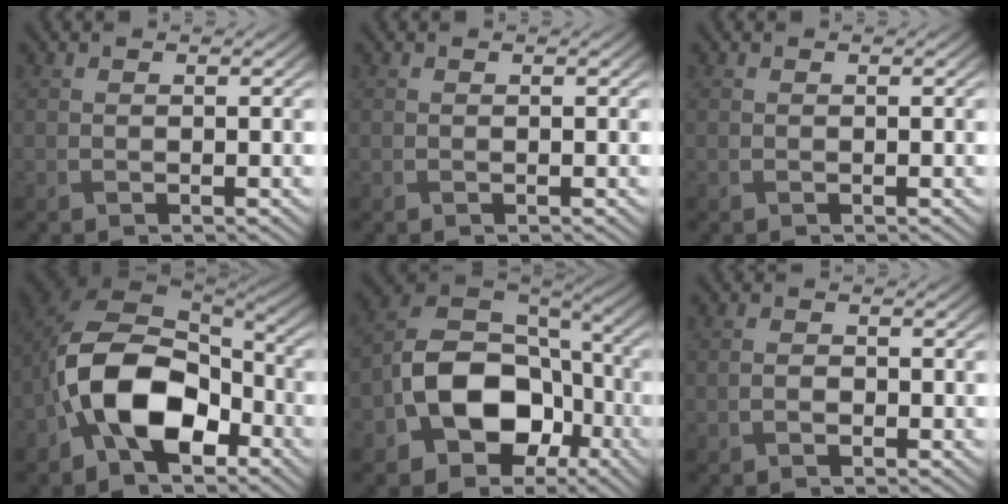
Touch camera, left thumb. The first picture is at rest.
{"total": 0.0}
{"total": 0.0}
{"total": 13.7, "force": [-4.9, 8.3, 9.7], "torque": [-0.185, -0.006, -0.106]}
{"total": 14.0, "force": [-5.0, 9.9, 8.5], "torque": [-0.171, -0.024, -0.100]}
{"total": 1.4, "force": [-0.6, 0.9, 0.9], "torque": [-0.014, 0.004, -0.014]}